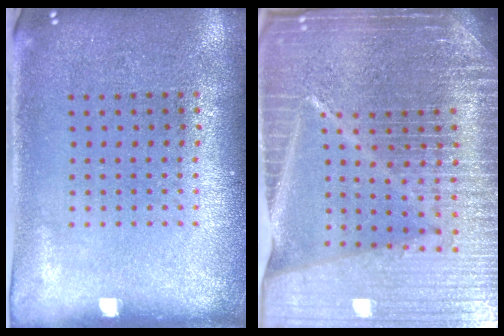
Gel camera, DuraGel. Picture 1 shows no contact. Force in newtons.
{"total": 7.1, "press": 6.1, "slide": 3.7}